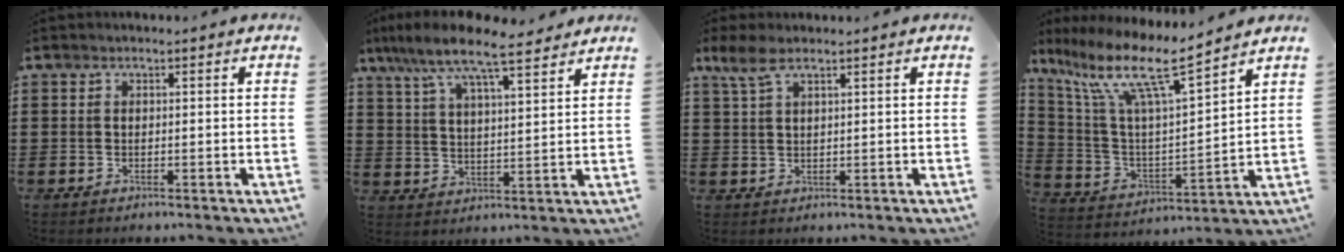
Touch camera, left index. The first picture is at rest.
{"total": 8.6, "force": [7.1, 1.4, 4.6], "torque": [-0.115, -0.024, 0.125]}
{"total": 3.5, "force": [2.1, 1.1, 2.6], "torque": [-0.063, 0.002, 0.036]}
{"total": 12.3, "force": [8.4, 1.8, 8.8], "torque": [-0.198, -0.045, 0.138]}